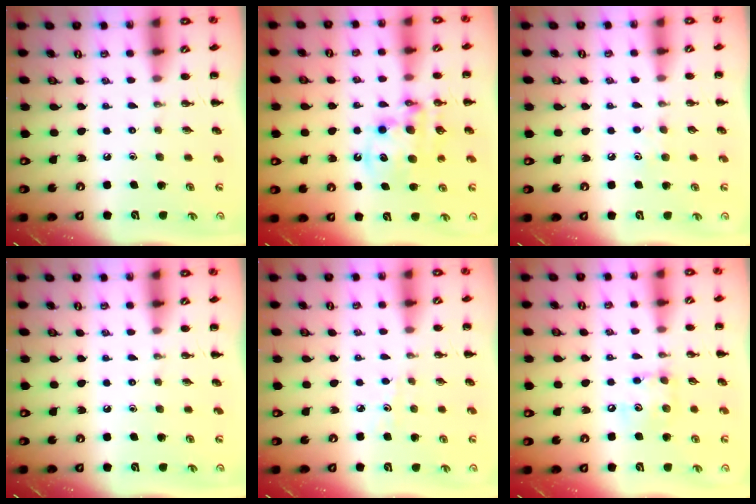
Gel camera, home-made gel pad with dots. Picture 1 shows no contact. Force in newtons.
{"total": 11.2, "press": 10.9, "slide": 2.9}
{"total": 4.6, "press": 4.4, "slide": 1.4}
{"total": 0.0}
{"total": 2.6, "press": 2.3, "slide": 1.1}
{"total": 8.0, "press": 8.0, "slide": 0.8}